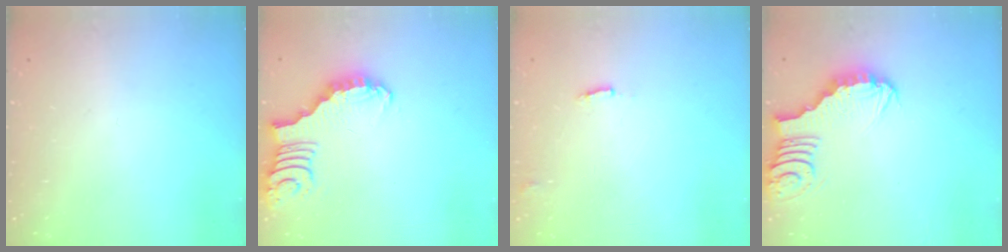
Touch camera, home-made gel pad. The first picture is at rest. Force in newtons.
{"total": 2.7, "press": 2.7, "slide": 0.1}
{"total": 5.2, "press": 5.2, "slide": 0.4}
{"total": 3.4, "press": 3.4, "slide": 0.3}